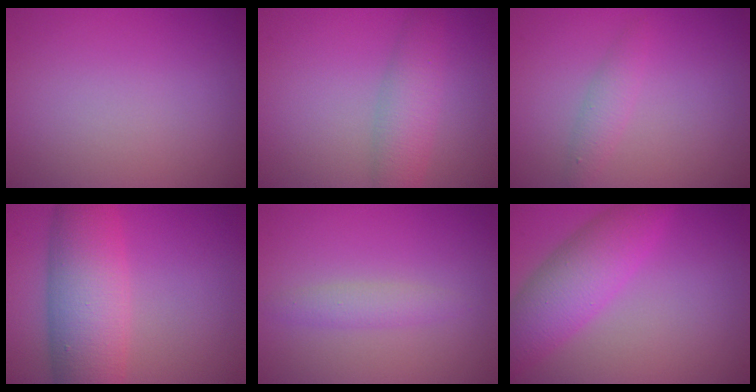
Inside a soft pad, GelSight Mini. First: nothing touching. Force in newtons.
{"total": 3.5, "press": 3.5, "slide": 0.1}
{"total": 1.6, "press": 1.6, "slide": 0.1}
{"total": 8.4, "press": 8.4, "slide": 0.2}
{"total": 1.6, "press": 1.6, "slide": 0.0}
{"total": 5.8, "press": 5.8, "slide": 0.1}